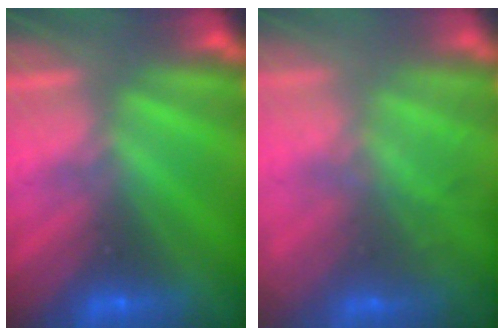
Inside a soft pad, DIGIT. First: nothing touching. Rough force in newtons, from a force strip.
{"total": 7.7}